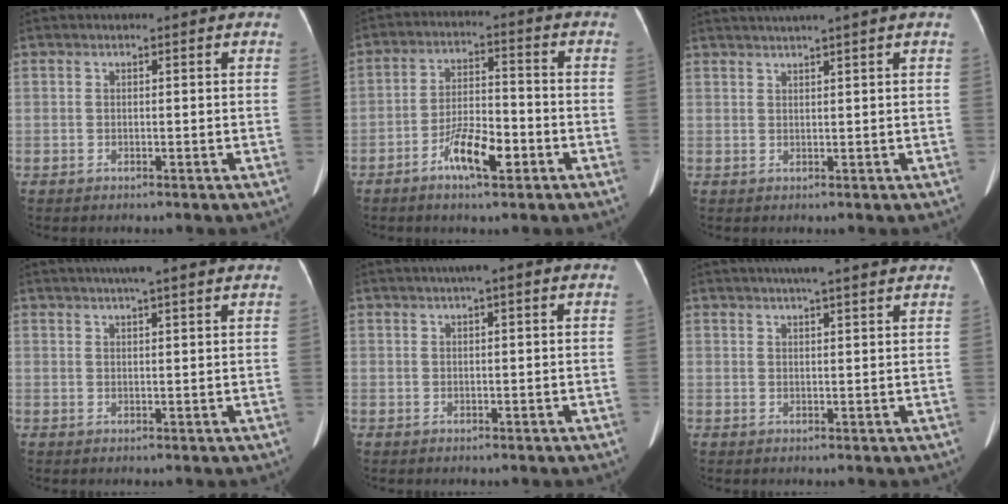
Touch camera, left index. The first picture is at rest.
{"total": 7.4, "force": [-3.8, 2.1, 6.1], "torque": [-0.118, 0.002, -0.066]}
{"total": 4.5, "force": [3.6, -1.5, 2.4], "torque": [-0.032, 0.019, 0.062]}
{"total": 6.7, "force": [5.4, -0.2, 3.9], "torque": [-0.061, 0.028, 0.076]}
{"total": 3.0, "force": [1.7, 0.2, 2.5], "torque": [-0.044, 0.017, 0.026]}
{"total": 9.2, "force": [7.8, 0.1, 4.8], "torque": [-0.069, 0.026, 0.094]}